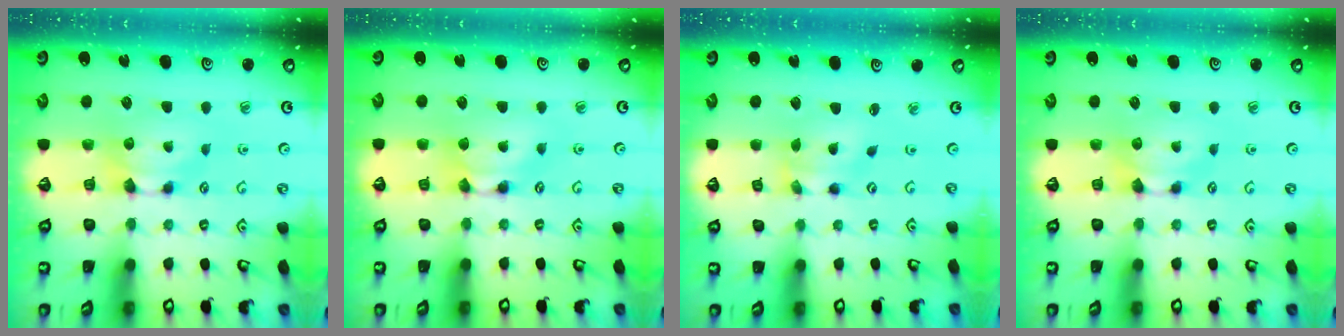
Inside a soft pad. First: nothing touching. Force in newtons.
{"total": 1.6, "press": 1.6, "slide": 0.1}
{"total": 2.1, "press": 1.4, "slide": 1.5}
{"total": 0.0}